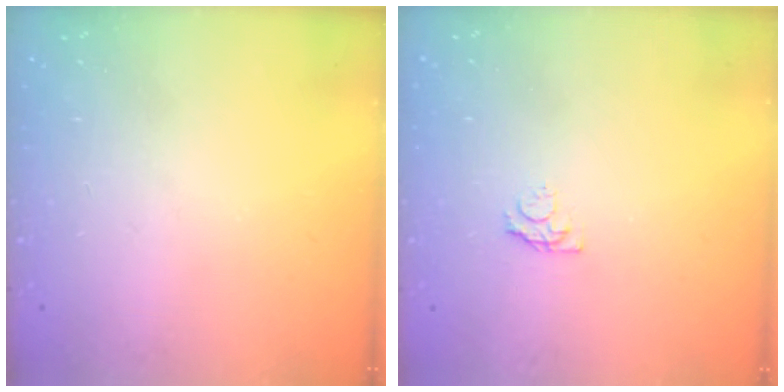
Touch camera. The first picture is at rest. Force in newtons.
{"total": 4.0, "press": 4.0, "slide": 0.4}